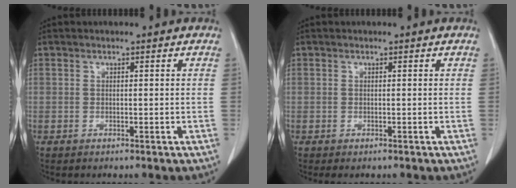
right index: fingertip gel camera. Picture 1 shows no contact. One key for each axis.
{"total": 0.6, "fx": -0.4, "fy": 0.4, "fz": 0.2, "tx": -0.005, "ty": 0.003, "tz": -0.005}